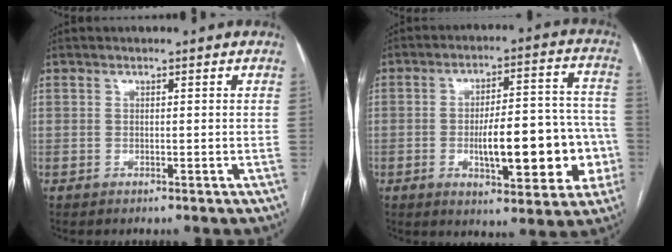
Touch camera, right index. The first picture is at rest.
{"total": 16.0, "force": [-3.8, 5.1, 14.7], "torque": [-0.197, 0.032, -0.043]}